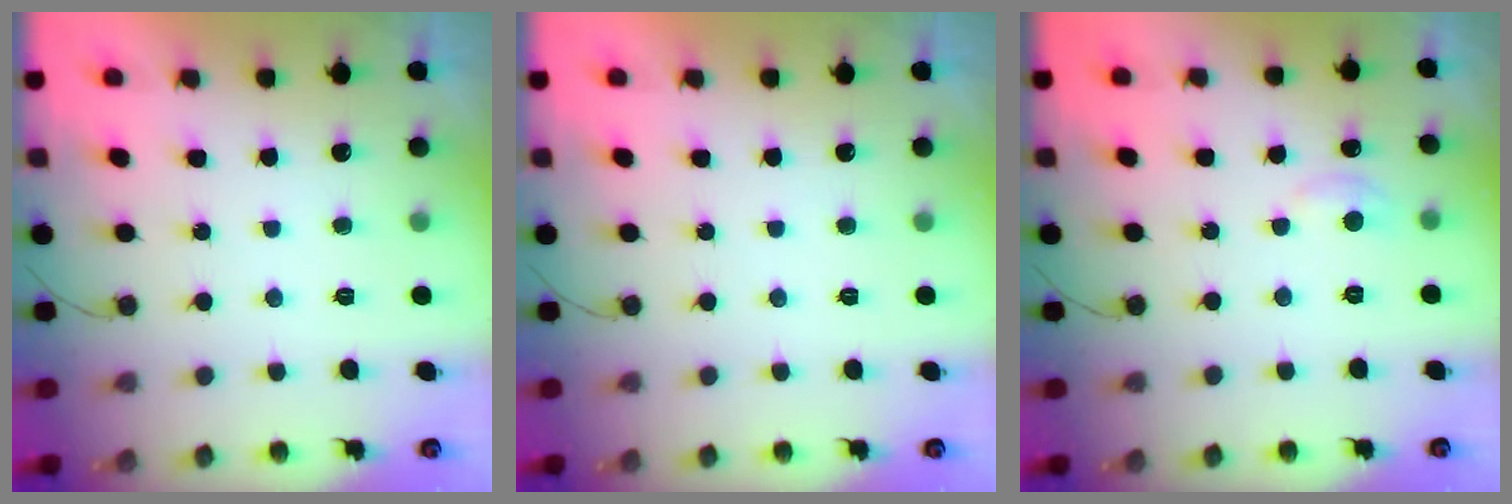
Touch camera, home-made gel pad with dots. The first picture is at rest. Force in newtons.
{"total": 0.0}
{"total": 3.8, "press": 3.8, "slide": 0.5}